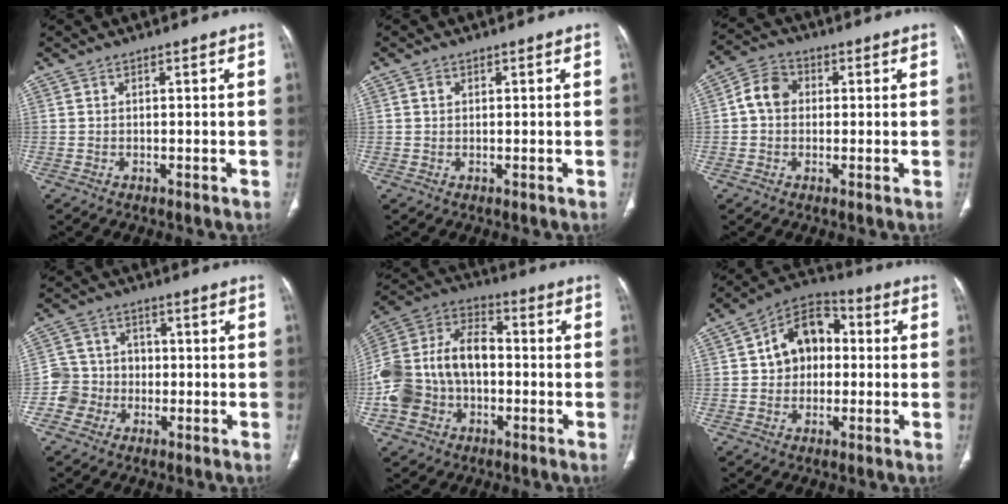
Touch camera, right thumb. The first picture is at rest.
{"total": 0.9, "force": [0.4, 0.7, 0.3], "torque": [-0.002, -0.001, 0.007]}
{"total": 6.1, "force": [0.4, 5.0, 3.4], "torque": [-0.053, 0.016, -0.003]}
{"total": 6.7, "force": [-1.9, 6.4, 0.7], "torque": [0.026, 0.024, -0.041]}
{"total": 19.9, "force": [-2.8, 14.5, 13.3], "torque": [-0.270, 0.046, -0.051]}
{"total": 12.1, "force": [1.2, 9.0, 8.0], "torque": [-0.094, 0.027, 0.009]}